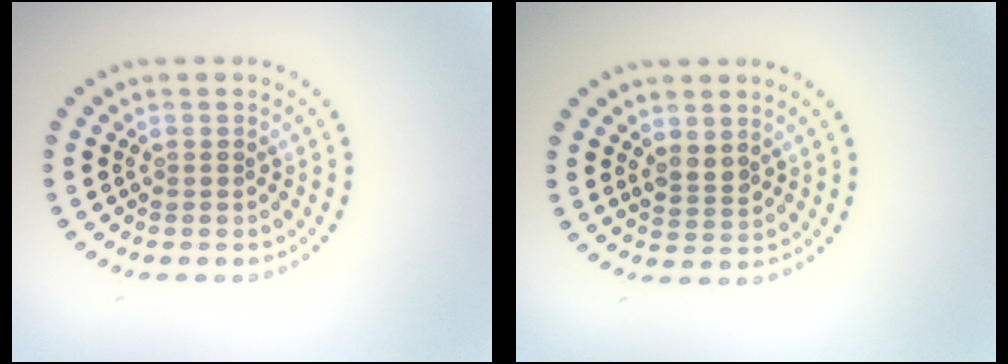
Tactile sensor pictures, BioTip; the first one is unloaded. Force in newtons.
{"total": 1.7, "press": 1.5, "slide": 0.8}